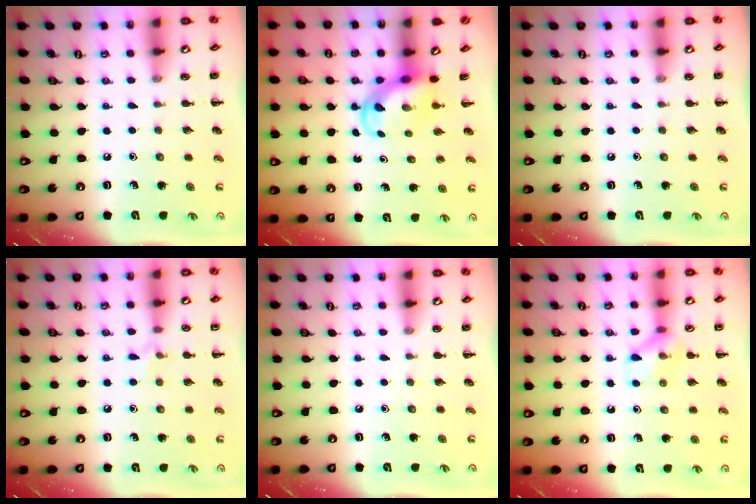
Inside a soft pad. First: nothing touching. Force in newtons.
{"total": 4.0, "press": 3.9, "slide": 0.6}
{"total": 0.0}
{"total": 5.0, "press": 4.7, "slide": 1.7}
{"total": 0.0}
{"total": 8.7, "press": 8.7, "slide": 0.5}